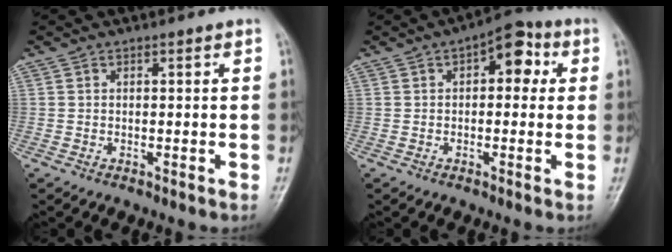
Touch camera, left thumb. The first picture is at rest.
{"total": 7.5, "force": [1.9, 4.2, 6.0], "torque": [-0.042, 0.016, 0.012]}